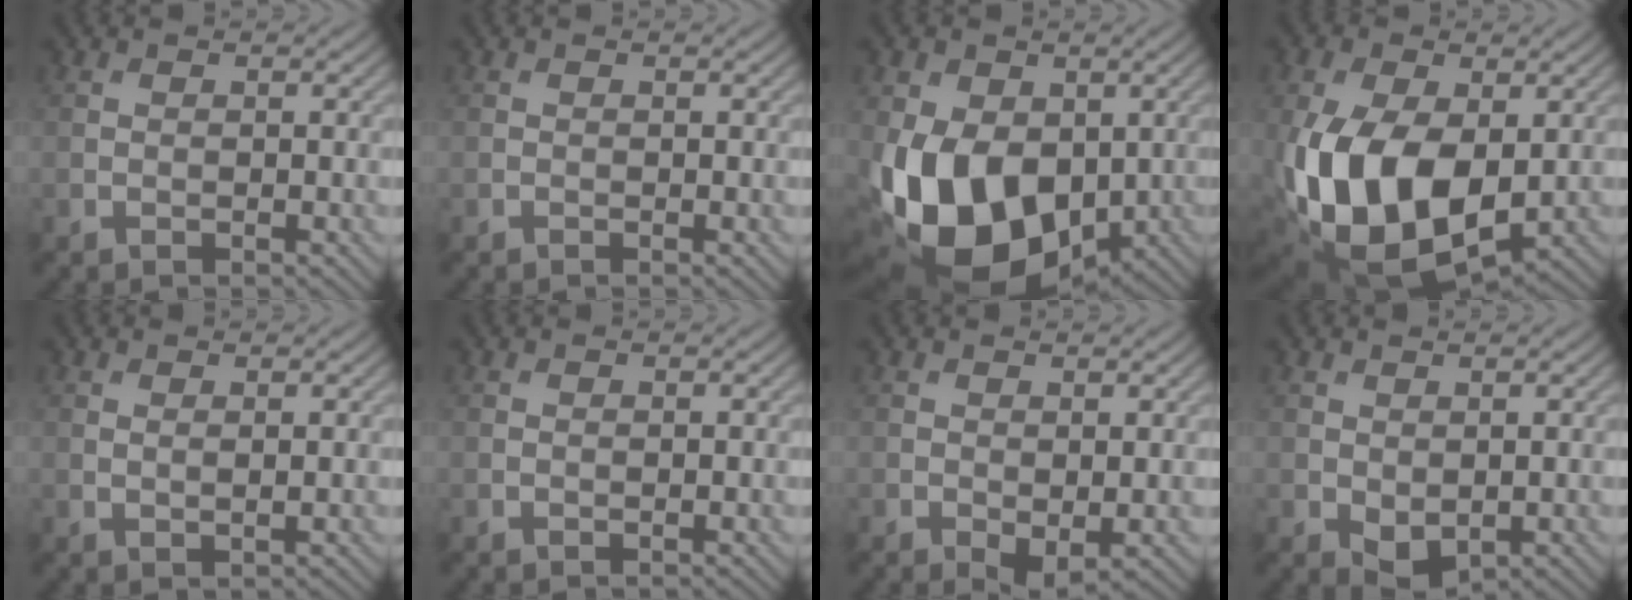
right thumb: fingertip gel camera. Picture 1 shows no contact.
{"total": 0.0}
{"total": 16.1, "force": [-3.0, 11.1, 11.2], "torque": [-0.229, -0.028, -0.054]}
{"total": 15.2, "force": [-2.2, 9.4, 11.7], "torque": [-0.267, -0.031, -0.030]}
{"total": 0.9, "force": [0.6, 0.1, 0.7], "torque": [-0.016, -0.001, 0.013]}
{"total": 0.0}
{"total": 1.8, "force": [0.0, 1.0, 1.5], "torque": [-0.028, -0.008, 0.005]}
{"total": 2.5, "force": [0.0, 1.6, 1.9], "torque": [-0.039, -0.009, 0.008]}